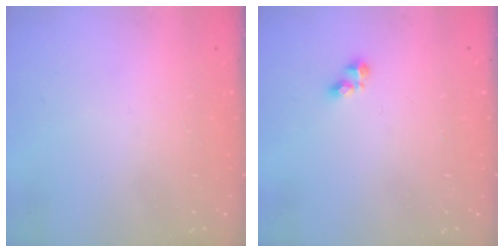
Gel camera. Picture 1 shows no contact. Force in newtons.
{"total": 3.5, "press": 3.4, "slide": 0.6}